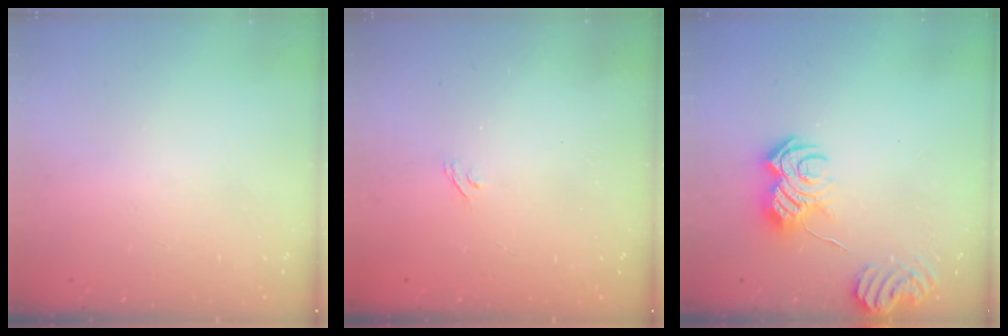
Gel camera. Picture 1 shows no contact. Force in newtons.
{"total": 2.2, "press": 1.9, "slide": 1.1}
{"total": 11.9, "press": 11.9, "slide": 0.7}